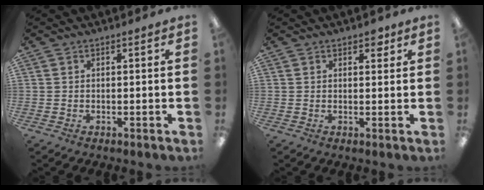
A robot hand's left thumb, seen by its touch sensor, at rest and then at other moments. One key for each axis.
{"total": 2.8, "fx": 1.8, "fy": 1.5, "fz": 1.5, "tx": -0.008, "ty": -0.006, "tz": 0.027}